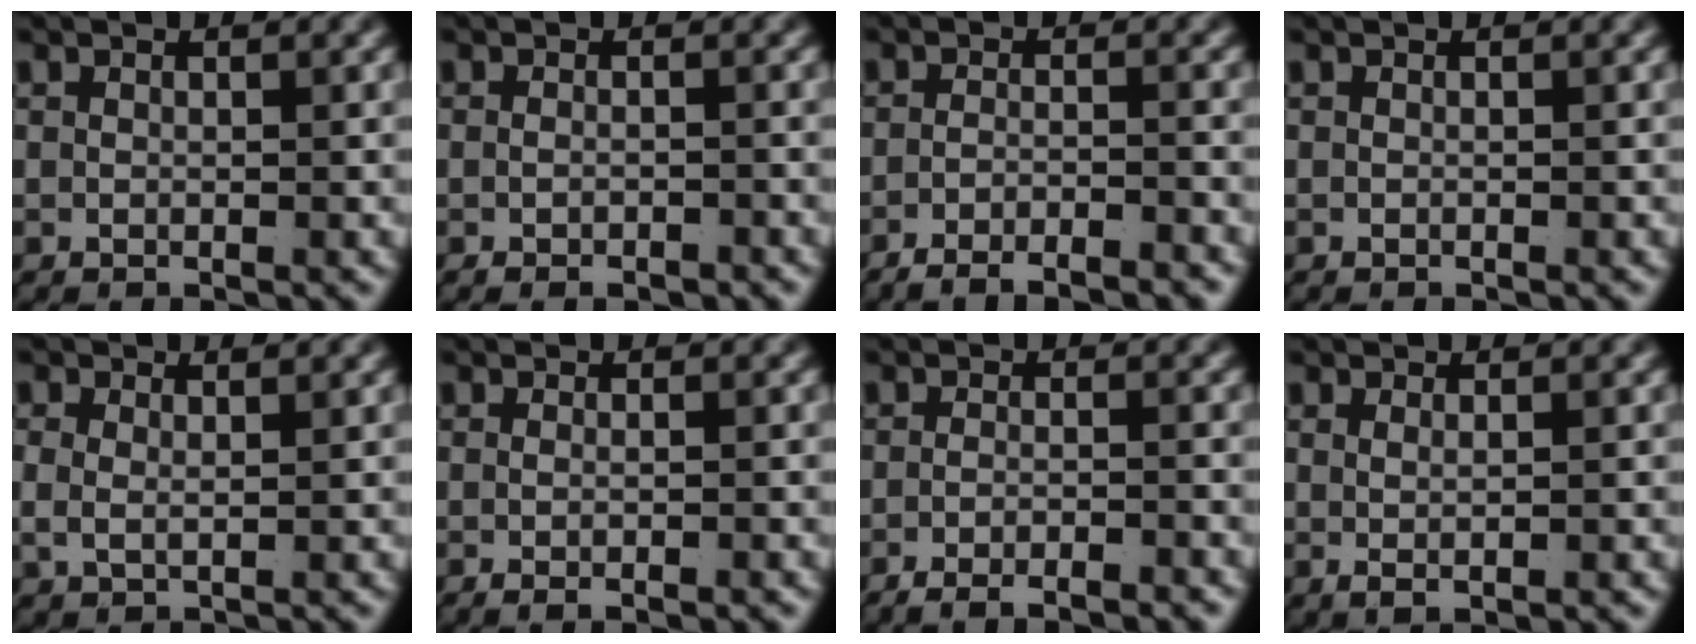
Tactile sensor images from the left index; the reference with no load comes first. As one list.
[{"total": 1.8, "force": [-1.7, 0.1, 0.7], "torque": [-0.012, -0.009, -0.022]}, {"total": 4.9, "force": [-4.6, 0.7, 1.5], "torque": [-0.023, -0.012, -0.073]}, {"total": 0.0}, {"total": 1.8, "force": [0.8, 0.9, 1.3], "torque": [-0.038, -0.015, 0.025]}, {"total": 1.5, "force": [-1.1, -0.3, 1.0], "torque": [-0.019, -0.006, -0.012]}, {"total": 3.8, "force": [-3.5, 0.5, 1.4], "torque": [-0.024, -0.008, -0.054]}, {"total": 1.2, "force": [0.2, -0.4, 1.1], "torque": [-0.020, -0.011, 0.016]}]